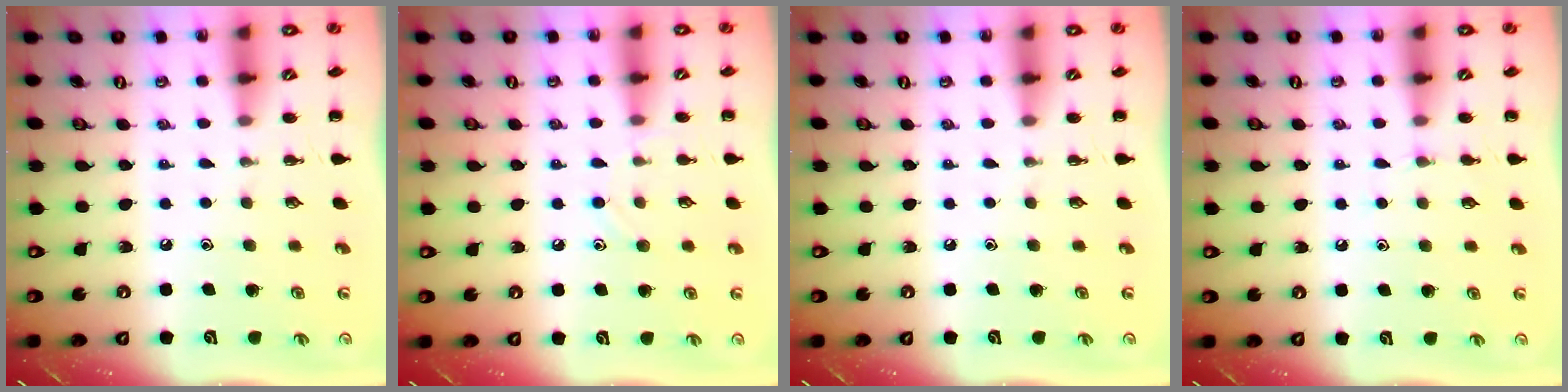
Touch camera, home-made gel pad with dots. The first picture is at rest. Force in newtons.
{"total": 7.3, "press": 6.9, "slide": 2.3}
{"total": 0.0}
{"total": 3.9, "press": 3.7, "slide": 1.4}